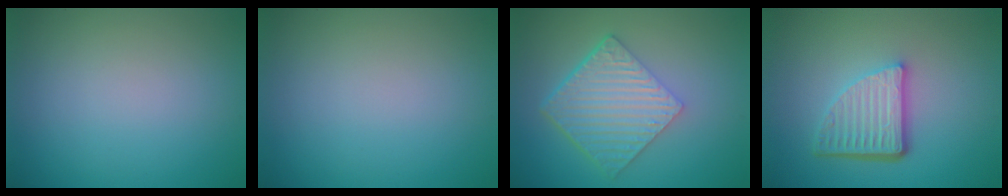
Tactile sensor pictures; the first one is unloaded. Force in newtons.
{"total": 0.0}
{"total": 6.4, "press": 4.3, "slide": 4.8}
{"total": 5.2, "press": 3.6, "slide": 3.7}